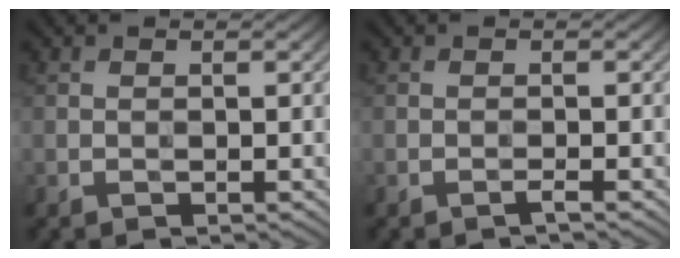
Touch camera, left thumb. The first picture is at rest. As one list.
[{"total": 0.8, "force": [-0.6, -0.1, 0.5], "torque": [-0.010, 0.004, -0.015]}]